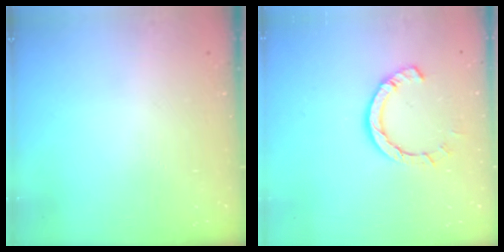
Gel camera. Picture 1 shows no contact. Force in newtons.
{"total": 7.8, "press": 7.7, "slide": 1.2}